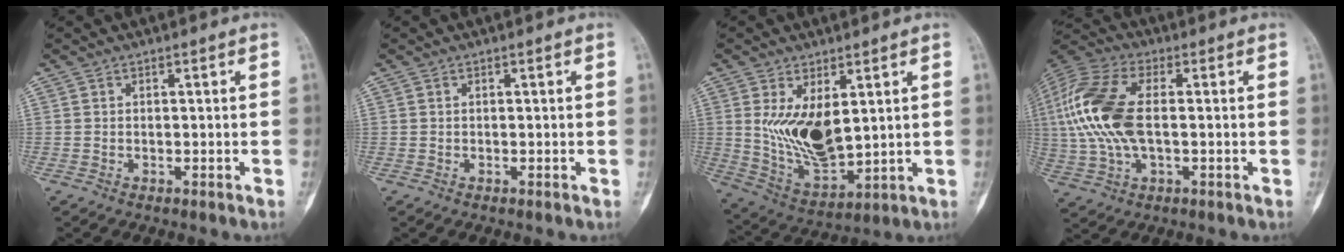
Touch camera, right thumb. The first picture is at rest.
{"total": 0.0}
{"total": 12.4, "force": [2.8, 6.3, 10.3], "torque": [-0.176, -0.026, 0.074]}
{"total": 17.0, "force": [1.0, 8.6, 14.5], "torque": [-0.334, 0.015, 0.017]}